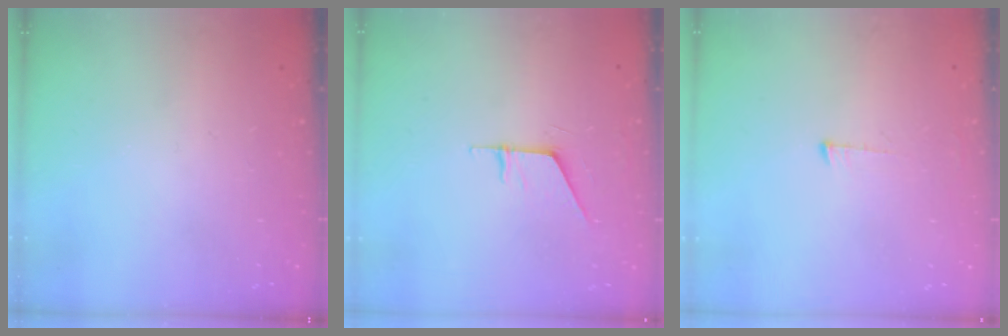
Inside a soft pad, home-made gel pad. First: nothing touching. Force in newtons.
{"total": 5.8, "press": 5.8, "slide": 0.6}
{"total": 6.1, "press": 6.1, "slide": 0.4}